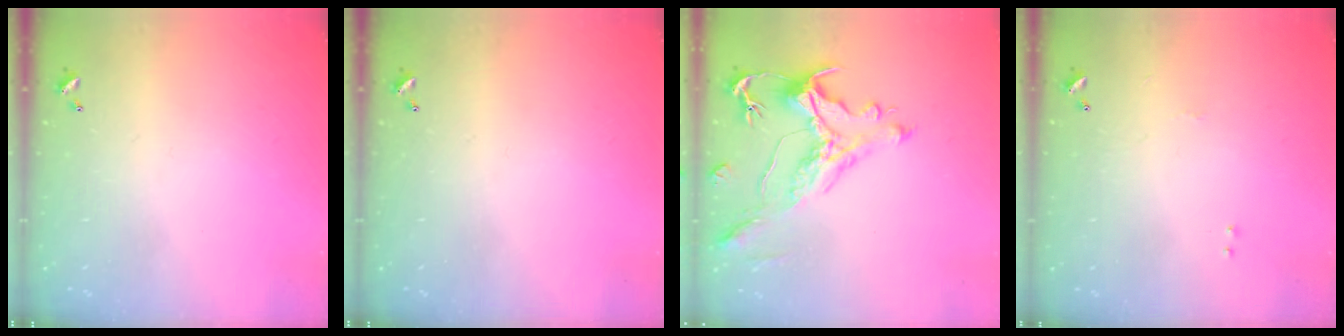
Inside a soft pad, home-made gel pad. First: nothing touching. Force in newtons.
{"total": 0.0}
{"total": 1.2, "press": 0.2, "slide": 1.2}
{"total": 1.8, "press": 1.8, "slide": 0.6}